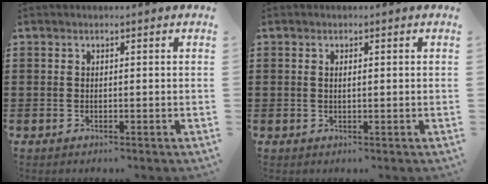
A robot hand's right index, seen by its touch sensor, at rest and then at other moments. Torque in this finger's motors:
{"motor_torque": [-0.13, 0.49, -0.04, -0.01]}